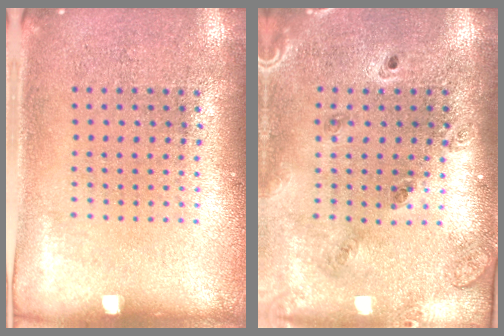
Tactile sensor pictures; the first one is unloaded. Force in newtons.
{"total": 1.3, "press": 1.3, "slide": 0.2}